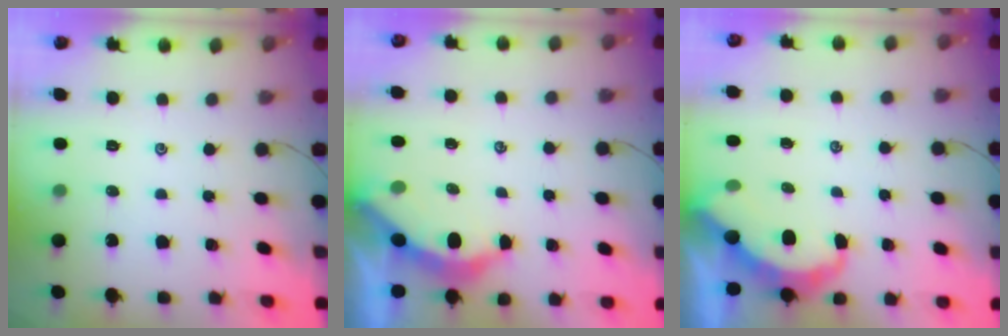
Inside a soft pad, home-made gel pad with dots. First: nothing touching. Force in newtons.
{"total": 3.9, "press": 3.8, "slide": 0.5}
{"total": 5.6, "press": 5.6, "slide": 0.3}